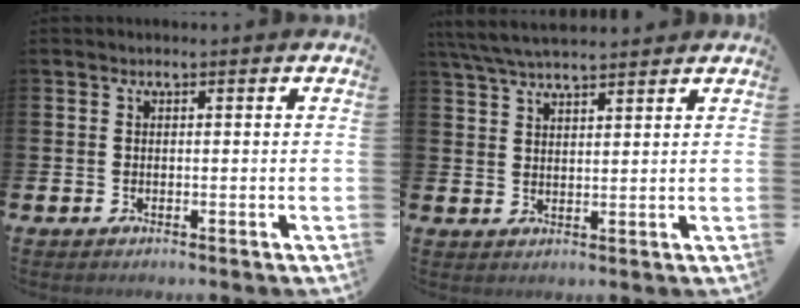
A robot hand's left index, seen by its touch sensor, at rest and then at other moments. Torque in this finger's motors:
{"motor_torque": [1.08, -1.05, 0.19, 0.17]}